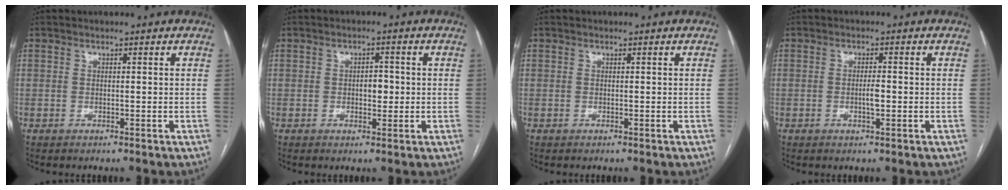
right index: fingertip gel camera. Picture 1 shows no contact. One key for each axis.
{"total": 2.5, "fx": -0.2, "fy": 1.4, "fz": 2.1, "tx": -0.029, "ty": 0.004, "tz": -0.001}
{"total": 0.0}
{"total": 2.2, "fx": -0.4, "fy": 0.5, "fz": 2.1, "tx": -0.041, "ty": 0.000, "tz": -0.007}